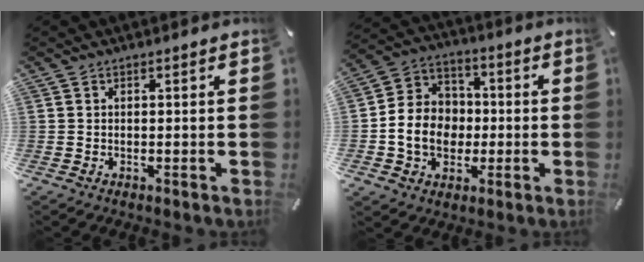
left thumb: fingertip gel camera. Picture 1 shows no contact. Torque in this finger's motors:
{"motor_torque": [0.19, 0.77, 0.67, 0.22, 0.34]}